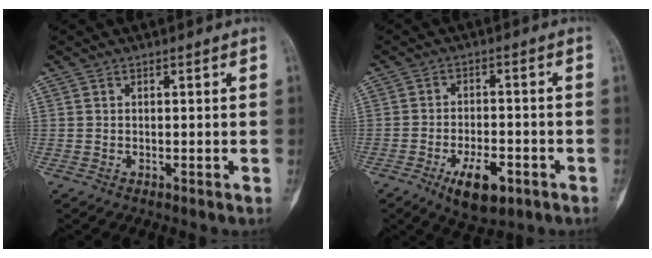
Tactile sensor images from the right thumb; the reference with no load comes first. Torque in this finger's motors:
{"motor_torque": [1.37, 0.43, 1.02, -0.64, 0.22]}